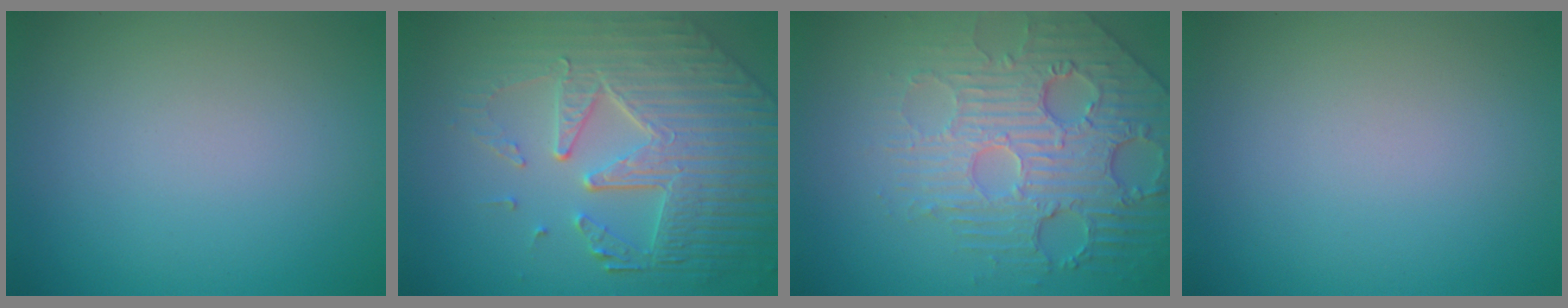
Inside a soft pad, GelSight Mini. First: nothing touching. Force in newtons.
{"total": 8.2, "press": 5.9, "slide": 5.6}
{"total": 6.8, "press": 5.2, "slide": 4.3}
{"total": 0.0}